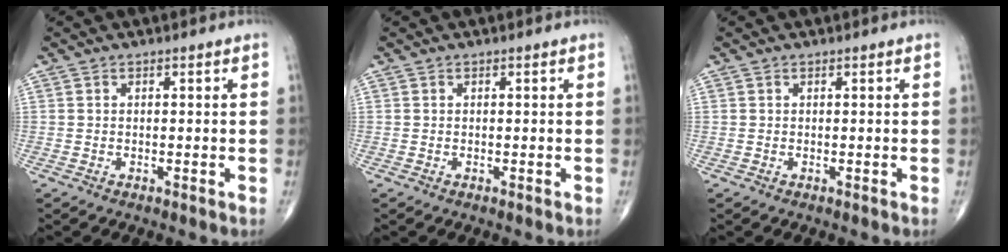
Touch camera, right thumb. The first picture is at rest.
{"total": 0.0}
{"total": 0.0}